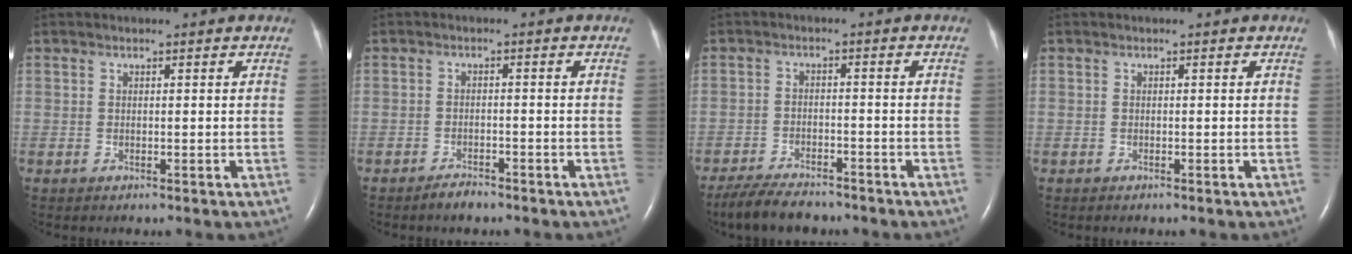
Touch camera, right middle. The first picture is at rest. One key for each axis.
{"total": 2.2, "fx": -1.9, "fy": 0.5, "fz": 0.8, "tx": -0.023, "ty": -0.003, "tz": -0.031}
{"total": 7.5, "fx": -6.5, "fy": 2.1, "fz": 3.1, "tx": -0.056, "ty": -0.016, "tz": -0.110}
{"total": 0.0}